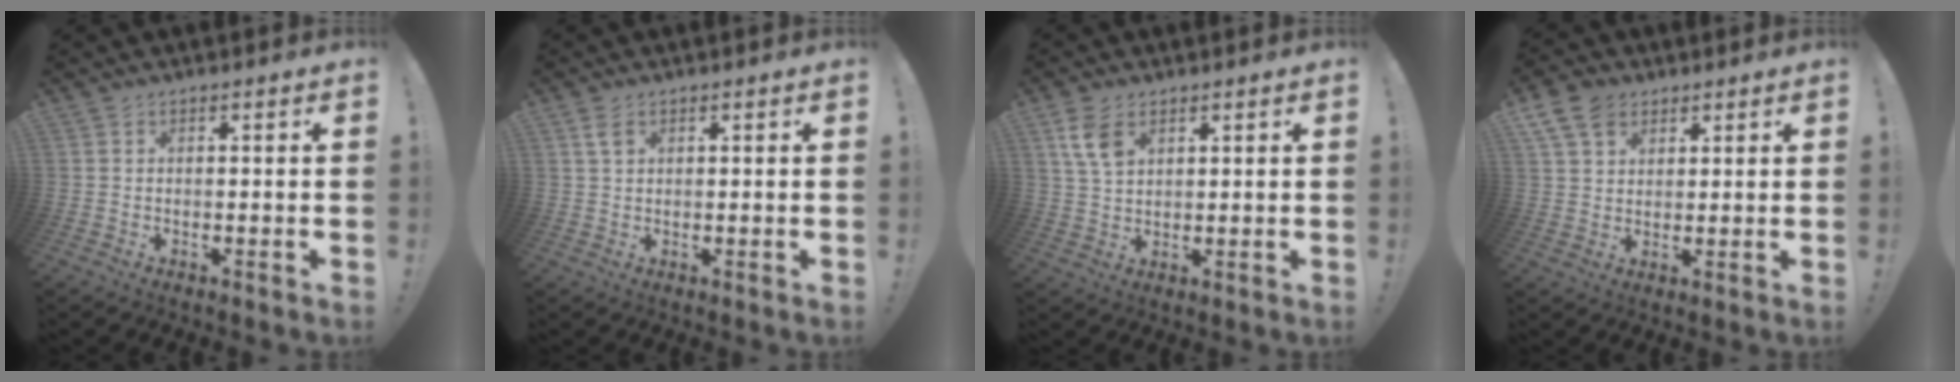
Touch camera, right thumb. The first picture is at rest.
{"total": 2.9, "force": [1.5, 1.6, 2.0], "torque": [-0.032, -0.003, 0.025]}
{"total": 7.1, "force": [3.5, 4.2, 4.5], "torque": [-0.090, -0.011, 0.069]}
{"total": 8.8, "force": [4.9, 6.1, 4.0], "torque": [-0.074, -0.016, 0.098]}